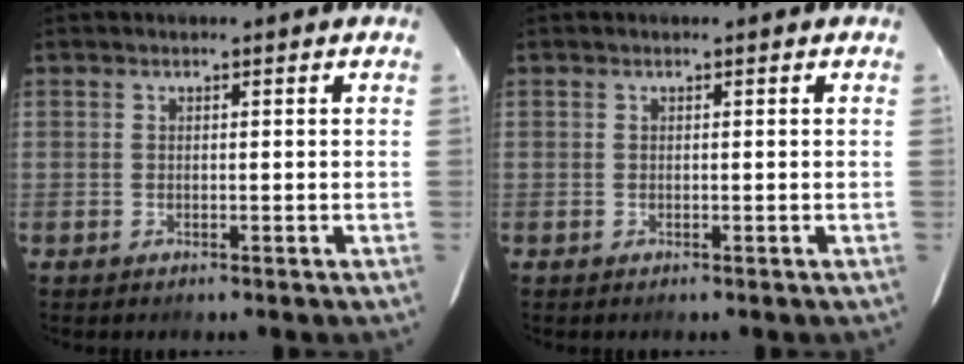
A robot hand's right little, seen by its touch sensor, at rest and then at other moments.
{"total": 0.0}